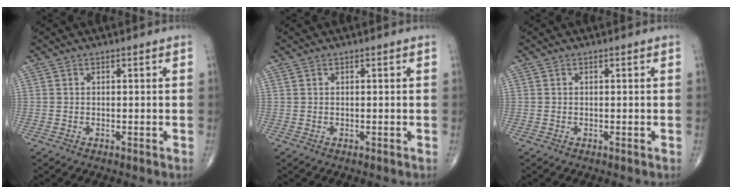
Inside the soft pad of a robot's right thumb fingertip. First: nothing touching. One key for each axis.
{"total": 0.0}
{"total": 0.0}